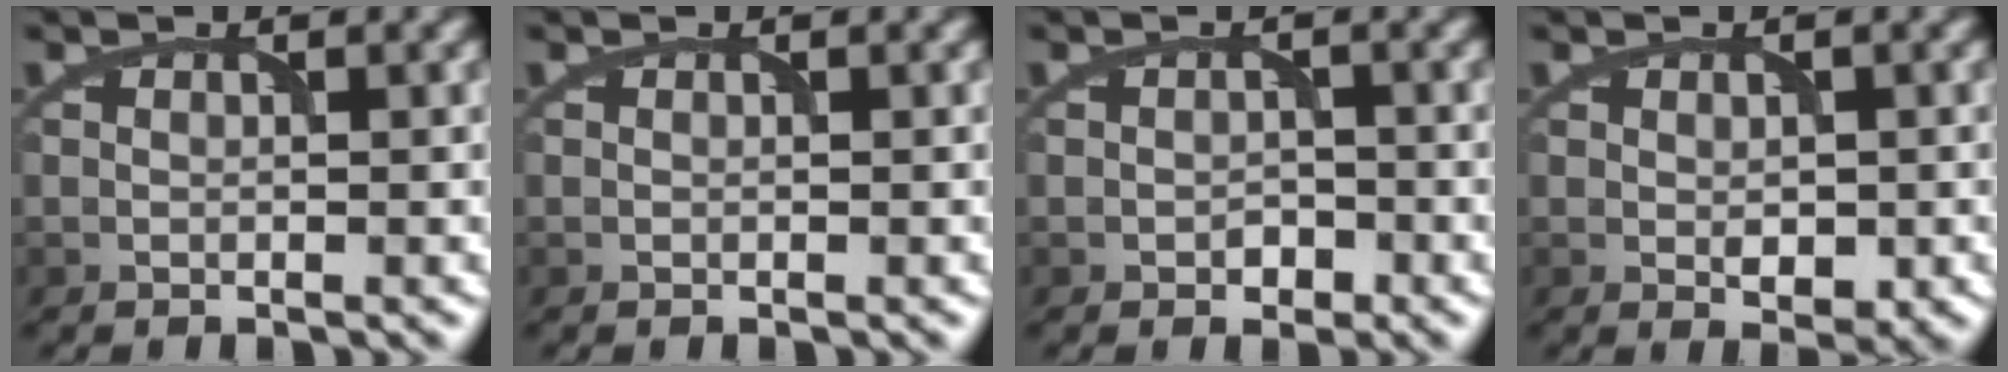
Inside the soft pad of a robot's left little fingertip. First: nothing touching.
{"total": 0.0}
{"total": 1.4, "force": [-0.7, 1.0, 0.7], "torque": [-0.008, -0.001, -0.013]}
{"total": 2.1, "force": [-0.3, 1.3, 1.7], "torque": [-0.026, -0.007, 0.002]}